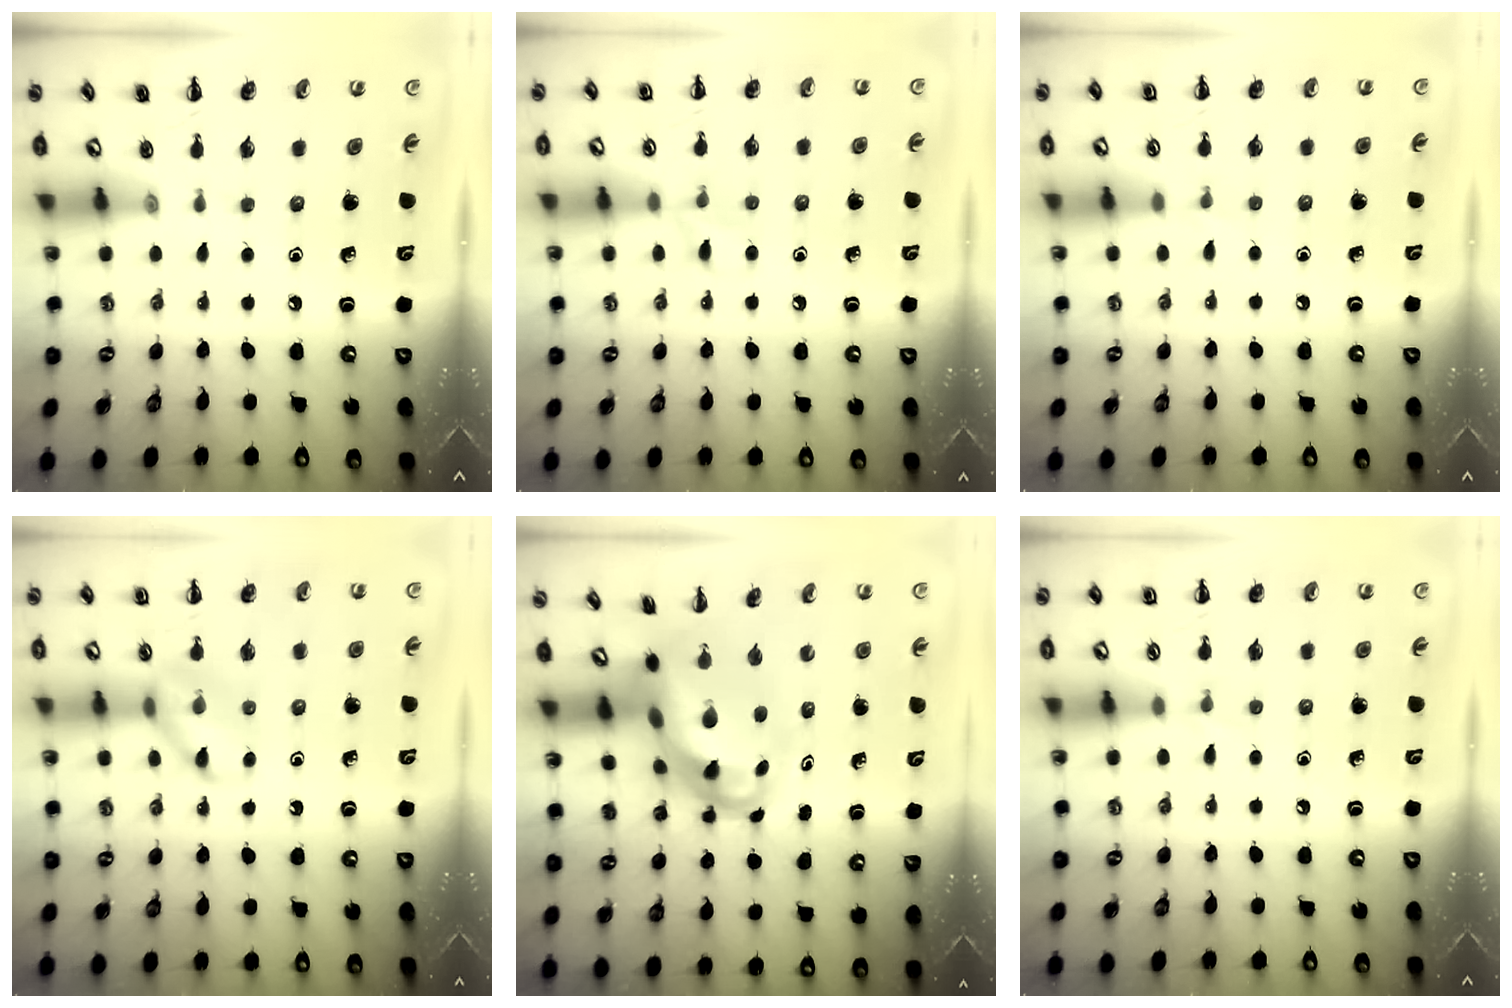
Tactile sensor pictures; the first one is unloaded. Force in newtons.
{"total": 6.4, "press": 6.2, "slide": 1.9}
{"total": 3.3, "press": 3.0, "slide": 1.2}
{"total": 10.2, "press": 10.2, "slide": 0.8}
{"total": 6.1, "press": 5.9, "slide": 1.4}
{"total": 4.7, "press": 4.4, "slide": 1.6}